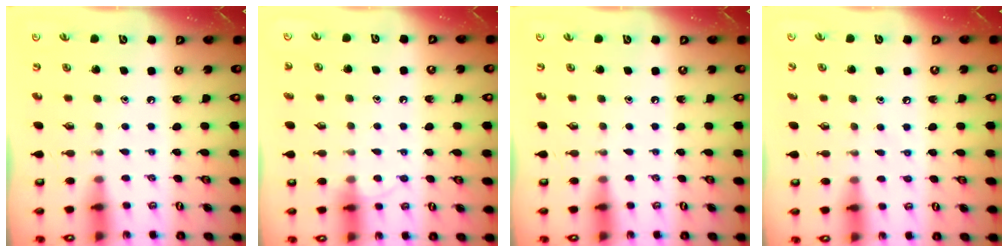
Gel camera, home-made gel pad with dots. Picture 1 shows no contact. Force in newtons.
{"total": 4.7, "press": 4.7, "slide": 0.5}
{"total": 0.0}
{"total": 5.4, "press": 5.3, "slide": 0.8}